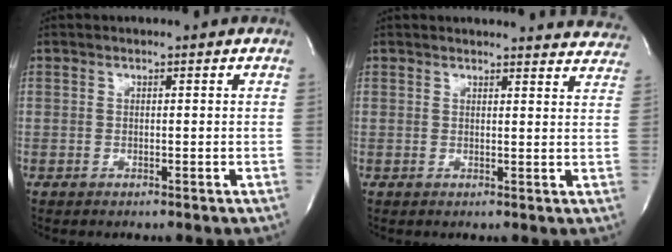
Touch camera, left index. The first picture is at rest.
{"total": 15.1, "force": [14.7, 2.4, 2.3], "torque": [-0.007, -0.047, 0.141]}